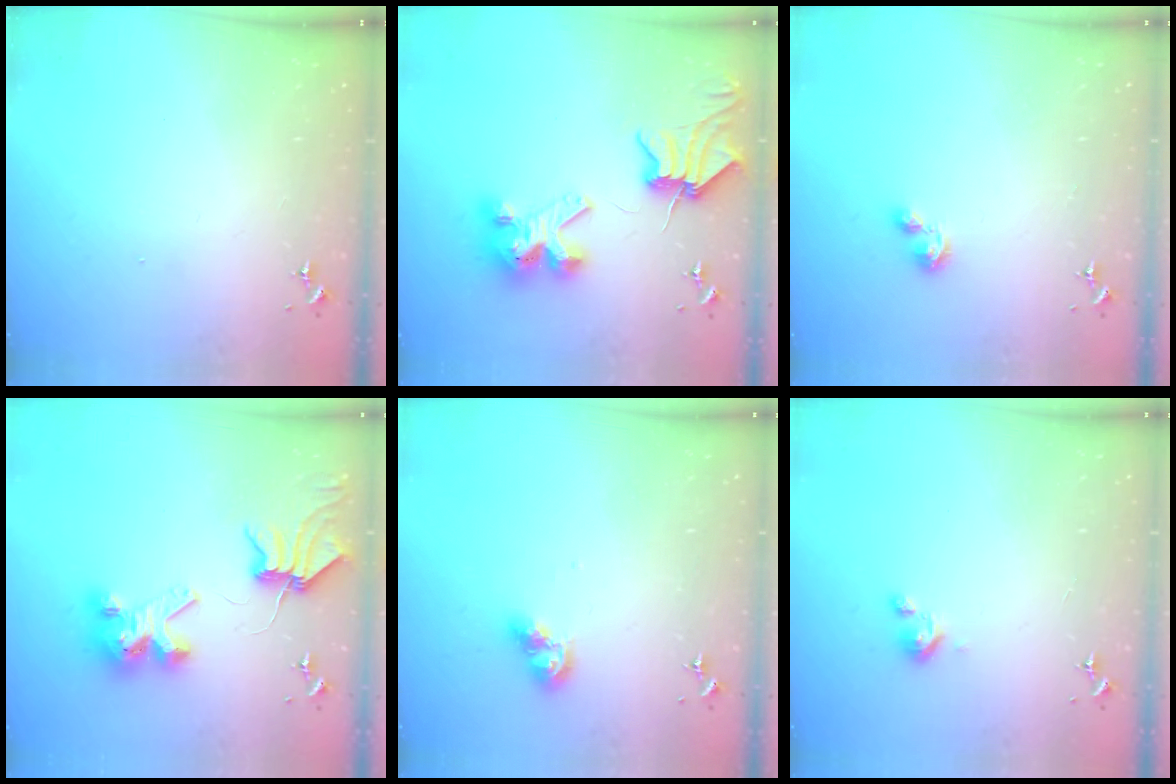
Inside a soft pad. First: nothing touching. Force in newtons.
{"total": 10.9, "press": 10.8, "slide": 1.6}
{"total": 2.3, "press": 2.3, "slide": 0.4}
{"total": 9.8, "press": 9.7, "slide": 1.3}
{"total": 7.7, "press": 7.7, "slide": 0.9}
{"total": 2.8, "press": 2.8, "slide": 0.3}